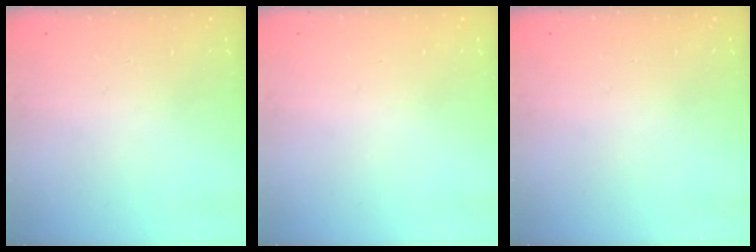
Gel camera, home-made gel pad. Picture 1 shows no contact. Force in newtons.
{"total": 0.0}
{"total": 0.0}